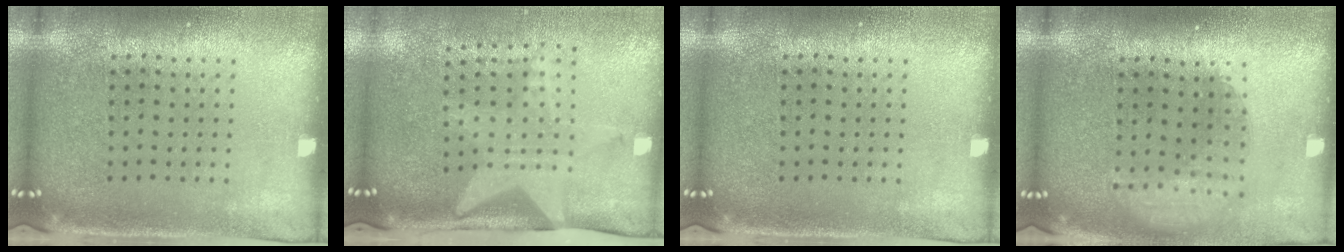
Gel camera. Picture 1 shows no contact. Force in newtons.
{"total": 2.0, "press": 1.5, "slide": 1.3}
{"total": 0.0}
{"total": 1.6, "press": 1.2, "slide": 1.0}